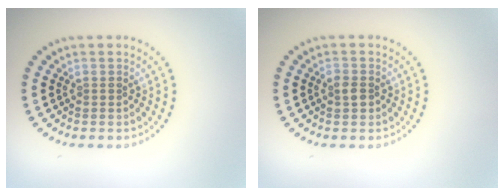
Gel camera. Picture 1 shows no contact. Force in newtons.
{"total": 1.2, "press": 1.2, "slide": 0.2}